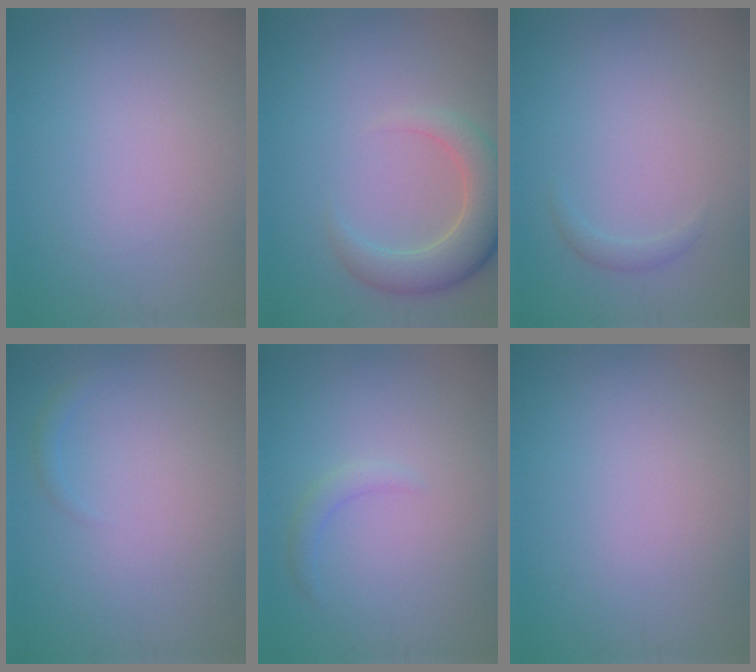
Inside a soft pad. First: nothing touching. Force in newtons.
{"total": 4.7, "press": 4.7, "slide": 0.4}
{"total": 0.8, "press": 0.8, "slide": 0.0}
{"total": 0.7, "press": 0.7, "slide": 0.1}
{"total": 1.1, "press": 1.1, "slide": 0.1}
{"total": 0.0}